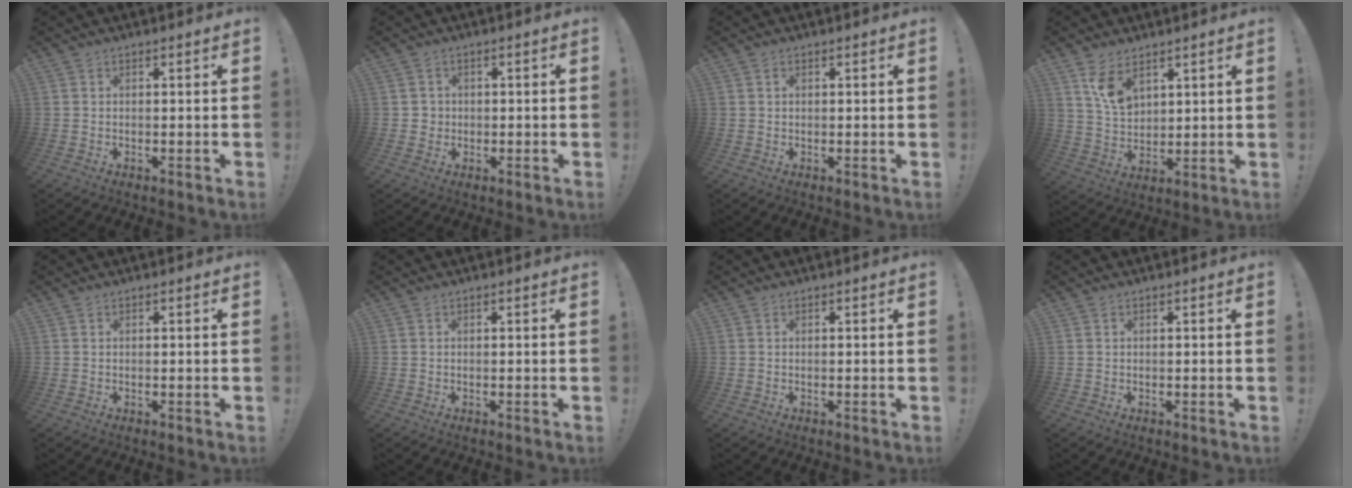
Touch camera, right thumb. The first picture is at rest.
{"total": 2.4, "force": [-0.3, 2.3, 0.5], "torque": [-0.004, 0.003, -0.007]}
{"total": 0.6, "force": [0.2, 0.6, 0.1], "torque": [-0.003, 0.002, 0.003]}
{"total": 8.9, "force": [5.3, 5.4, 4.6], "torque": [-0.075, -0.026, 0.103]}
{"total": 0.0}
{"total": 0.0}
{"total": 0.0}
{"total": 0.0}